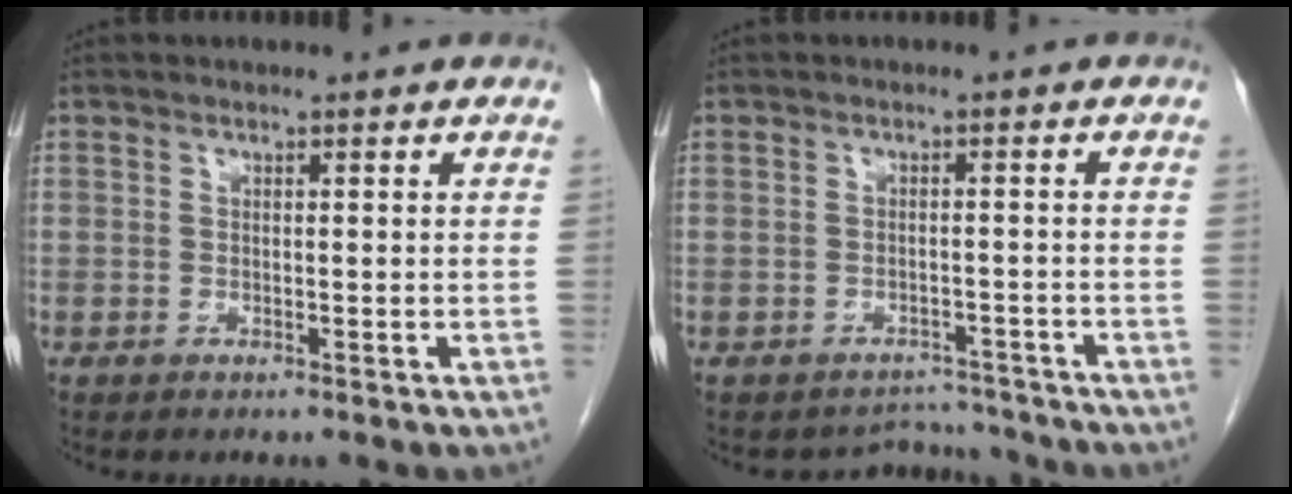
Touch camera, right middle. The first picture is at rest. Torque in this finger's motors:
{"motor_torque": [-0.58, -0.46, -0.20, -0.05]}